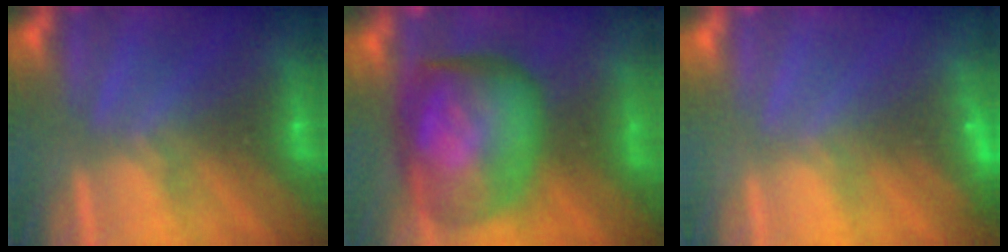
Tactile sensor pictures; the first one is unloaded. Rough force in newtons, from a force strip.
{"total": 7.2}
{"total": 7.1}